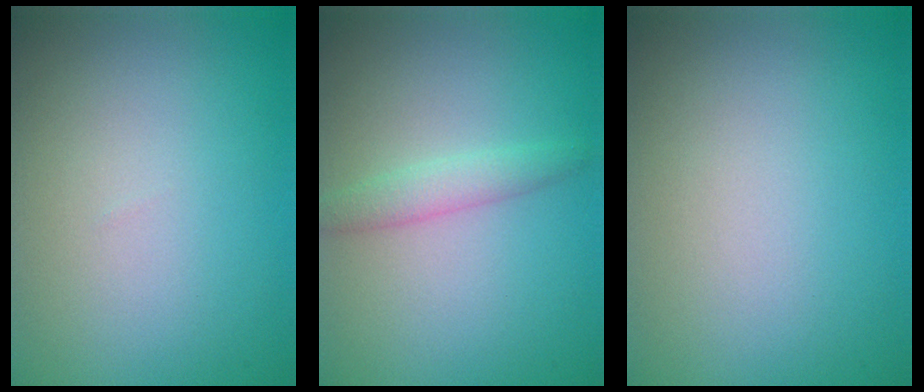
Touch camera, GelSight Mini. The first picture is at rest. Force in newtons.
{"total": 1.9, "press": 1.9, "slide": 0.1}
{"total": 0.0}